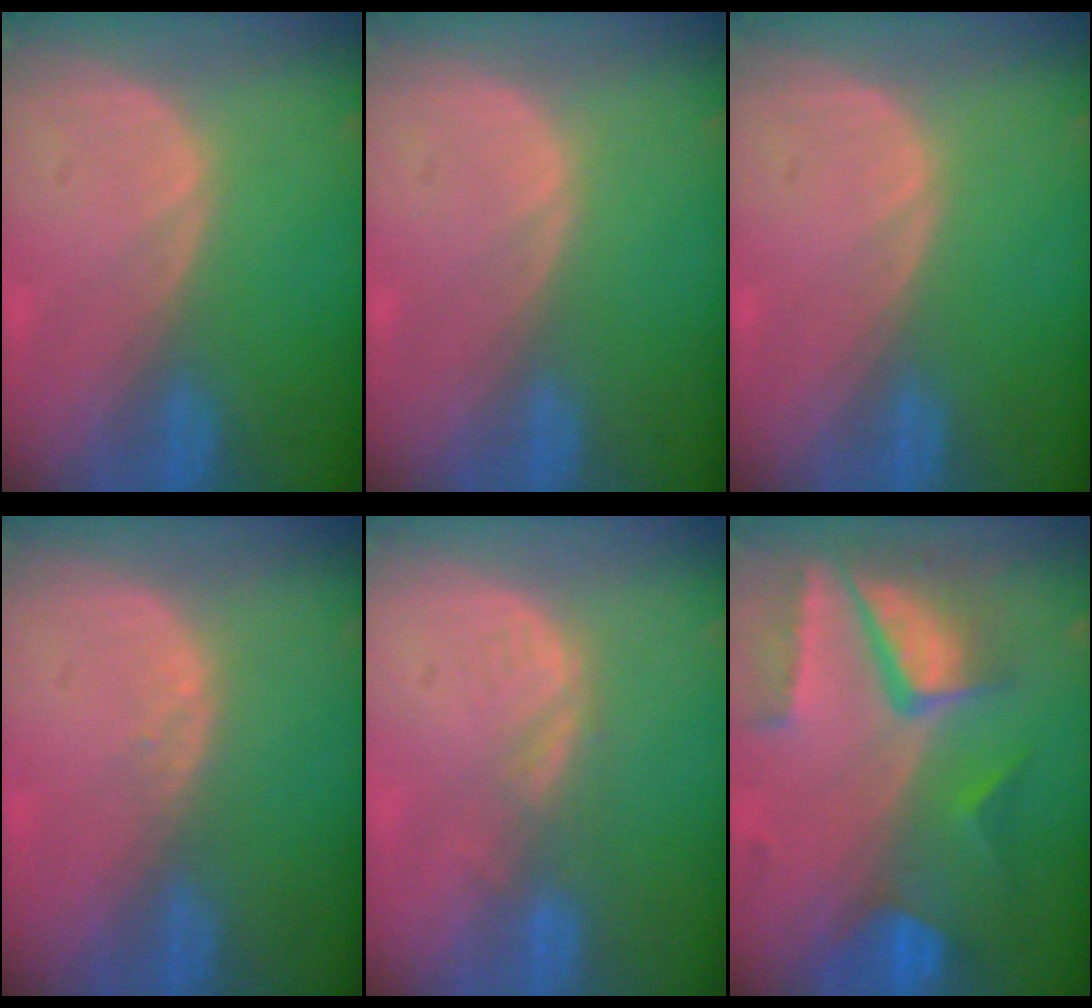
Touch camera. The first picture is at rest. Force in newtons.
{"total": 0.0}
{"total": 0.0}
{"total": 1.1, "press": 0.8, "slide": 0.7}
{"total": 2.8, "press": 2.2, "slide": 1.7}
{"total": 10.4, "press": 8.7, "slide": 5.7}